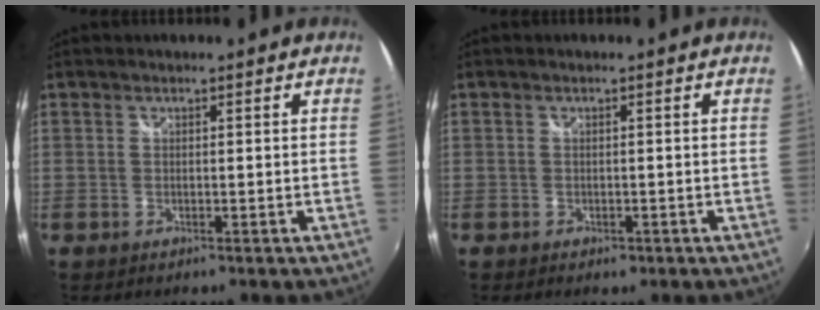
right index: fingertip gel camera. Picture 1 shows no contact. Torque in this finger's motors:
{"motor_torque": [-0.54, -0.03, -1.05, -0.21]}